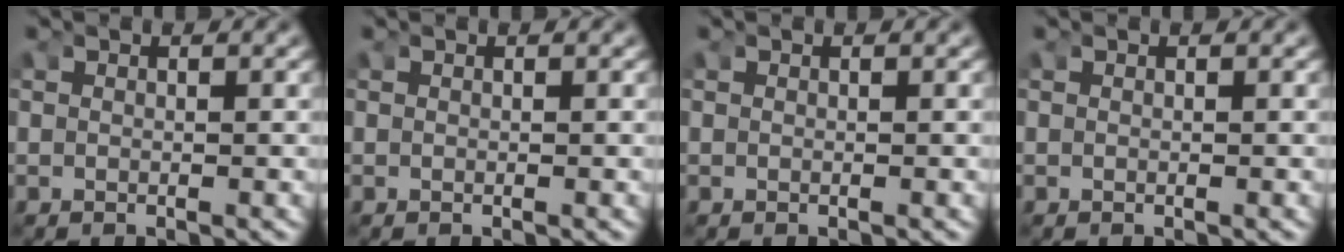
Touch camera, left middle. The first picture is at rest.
{"total": 0.0}
{"total": 0.0}
{"total": 0.0}